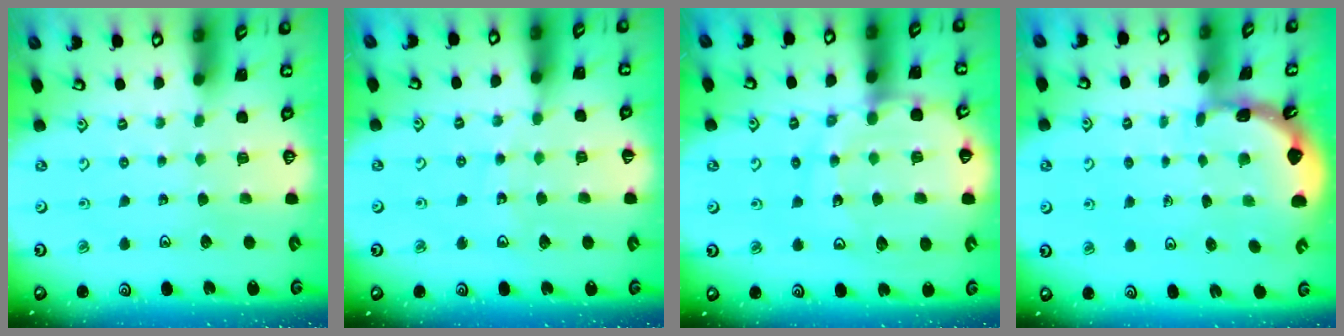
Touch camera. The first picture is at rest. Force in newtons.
{"total": 7.6, "press": 6.9, "slide": 3.1}
{"total": 13.9, "press": 13.8, "slide": 1.7}
{"total": 1.7, "press": 1.7, "slide": 0.2}